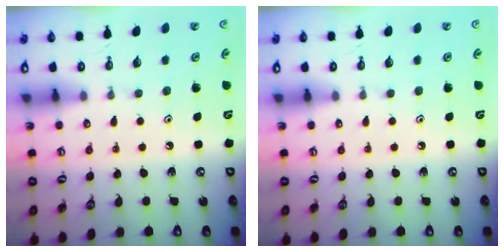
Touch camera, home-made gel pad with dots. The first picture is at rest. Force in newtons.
{"total": 0.0}